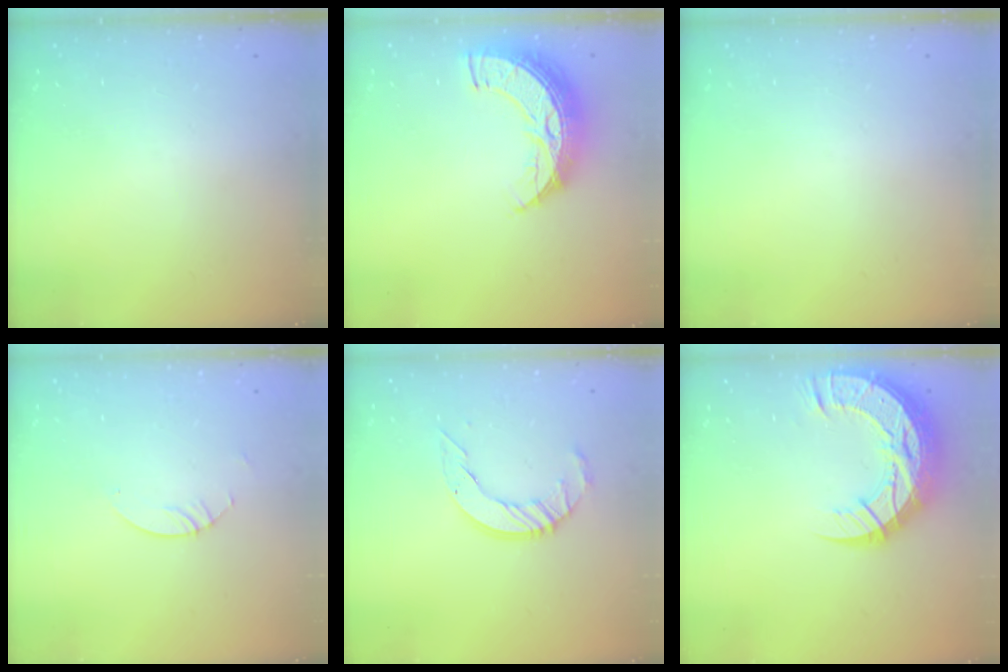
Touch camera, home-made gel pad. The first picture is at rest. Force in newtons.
{"total": 12.3, "press": 12.3, "slide": 0.9}
{"total": 0.0}
{"total": 2.4, "press": 2.4, "slide": 0.2}
{"total": 9.3, "press": 9.3, "slide": 0.9}
{"total": 19.2, "press": 19.1, "slide": 1.4}